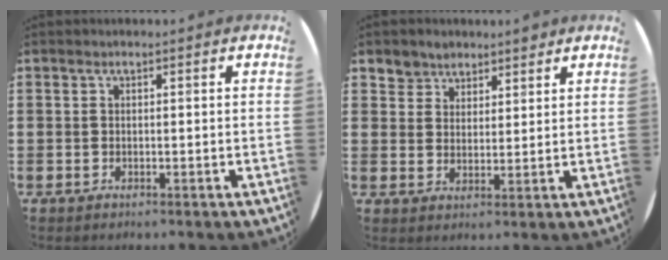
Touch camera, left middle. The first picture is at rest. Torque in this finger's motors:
{"motor_torque": [0.46, -0.46, 0.06, 0.05]}